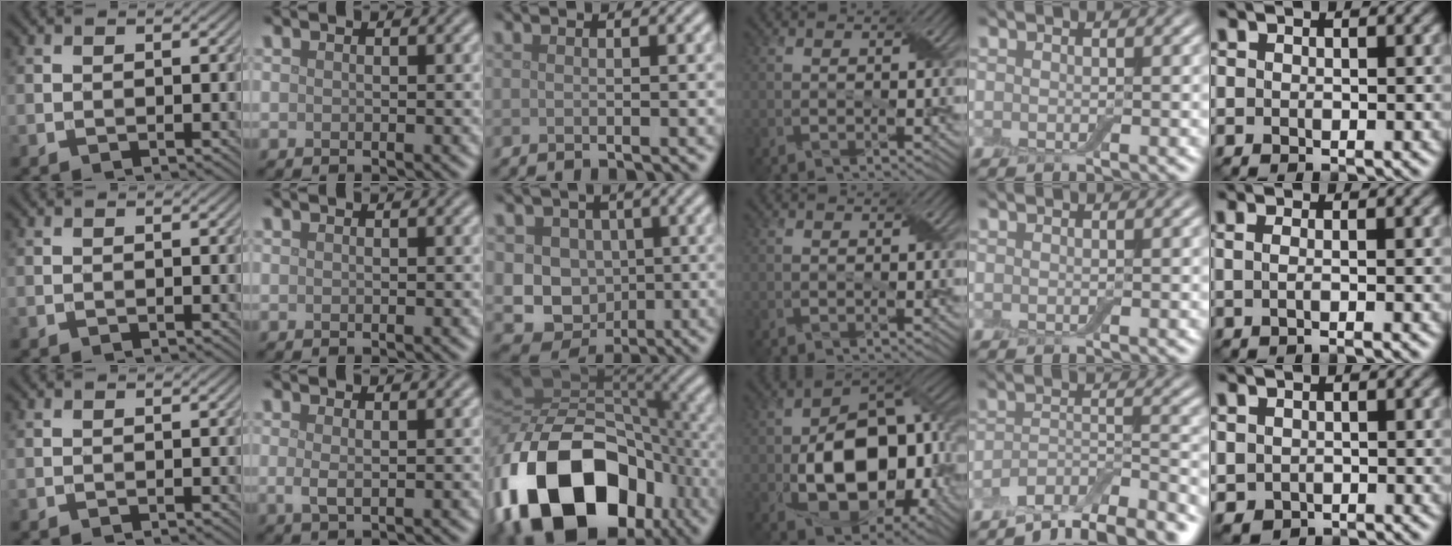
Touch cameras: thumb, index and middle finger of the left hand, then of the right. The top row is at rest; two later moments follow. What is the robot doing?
{"motion": "fold", "object": "cloth"}